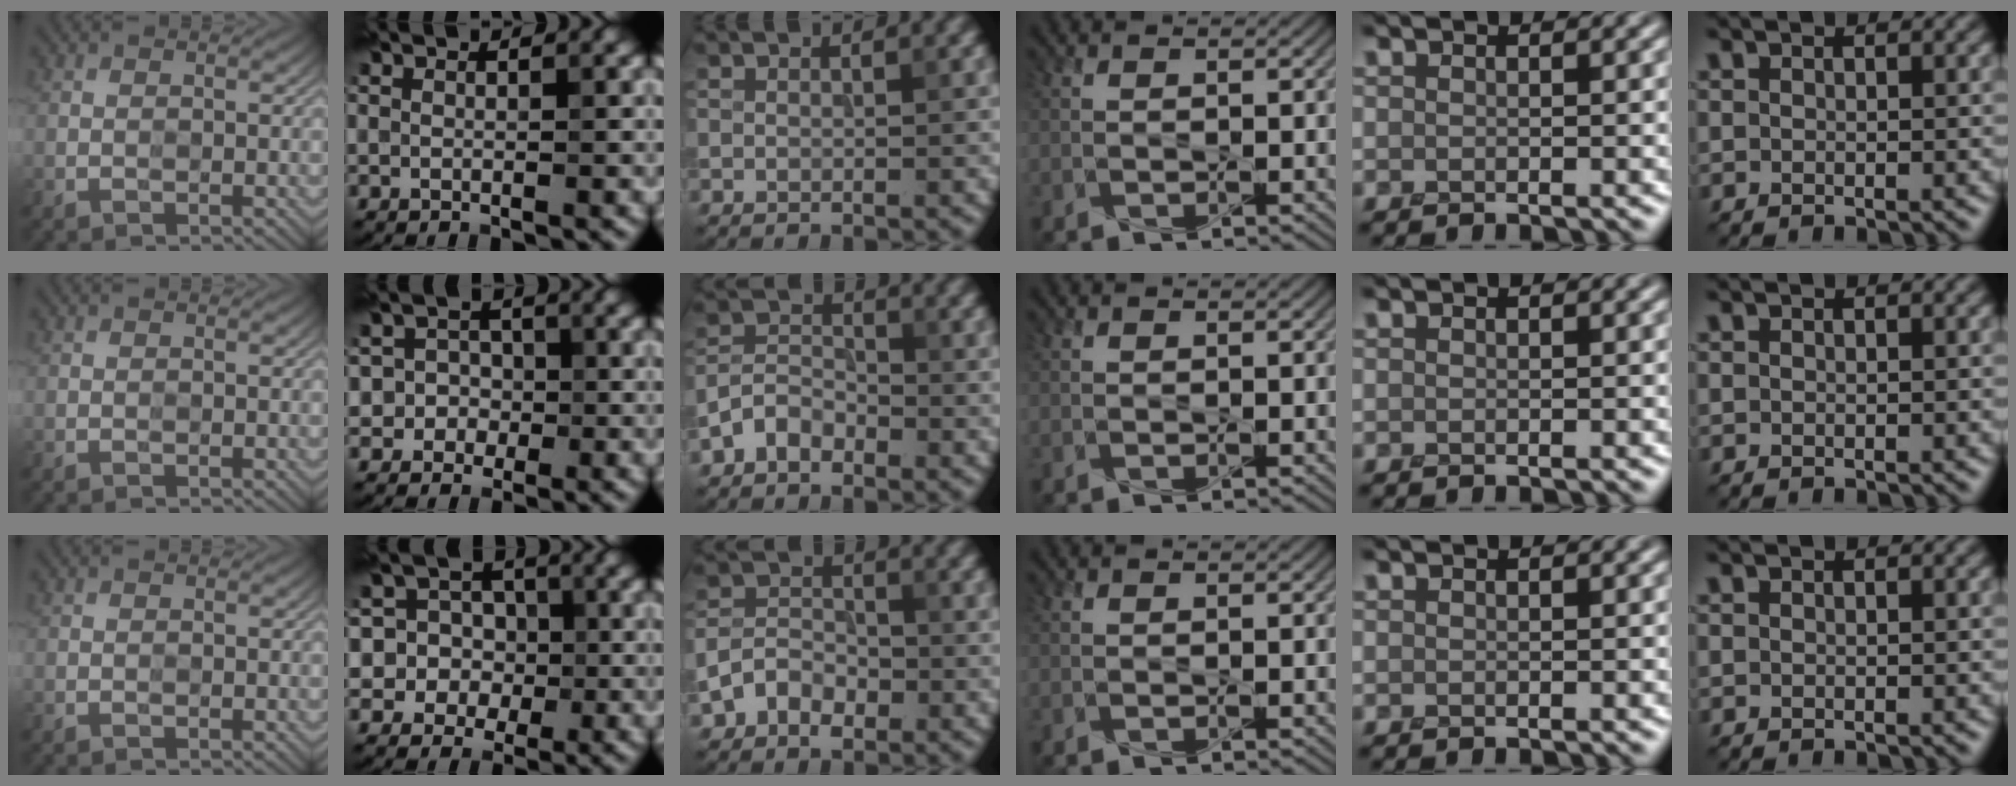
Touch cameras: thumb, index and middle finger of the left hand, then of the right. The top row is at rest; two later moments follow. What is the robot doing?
{"motion": "press", "object": "gel pad"}